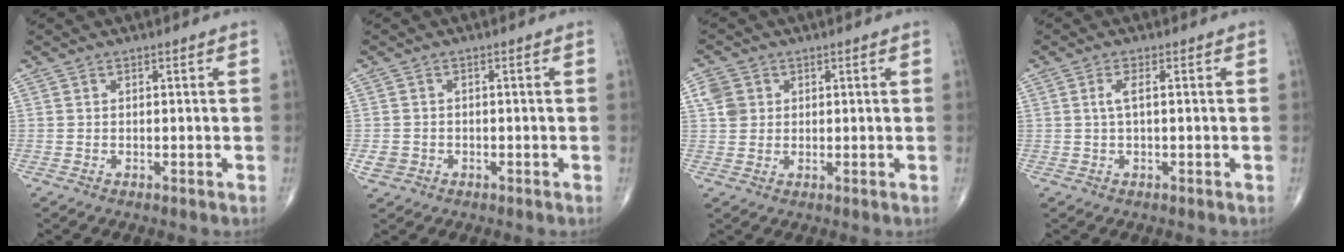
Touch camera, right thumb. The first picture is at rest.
{"total": 2.2, "force": [-0.7, 2.0, 0.7], "torque": [-0.011, 0.006, -0.010]}
{"total": 4.1, "force": [1.2, 3.5, 1.7], "torque": [-0.019, 0.001, 0.023]}
{"total": 2.1, "force": [0.2, 0.4, 2.1], "torque": [-0.053, 0.005, 0.006]}